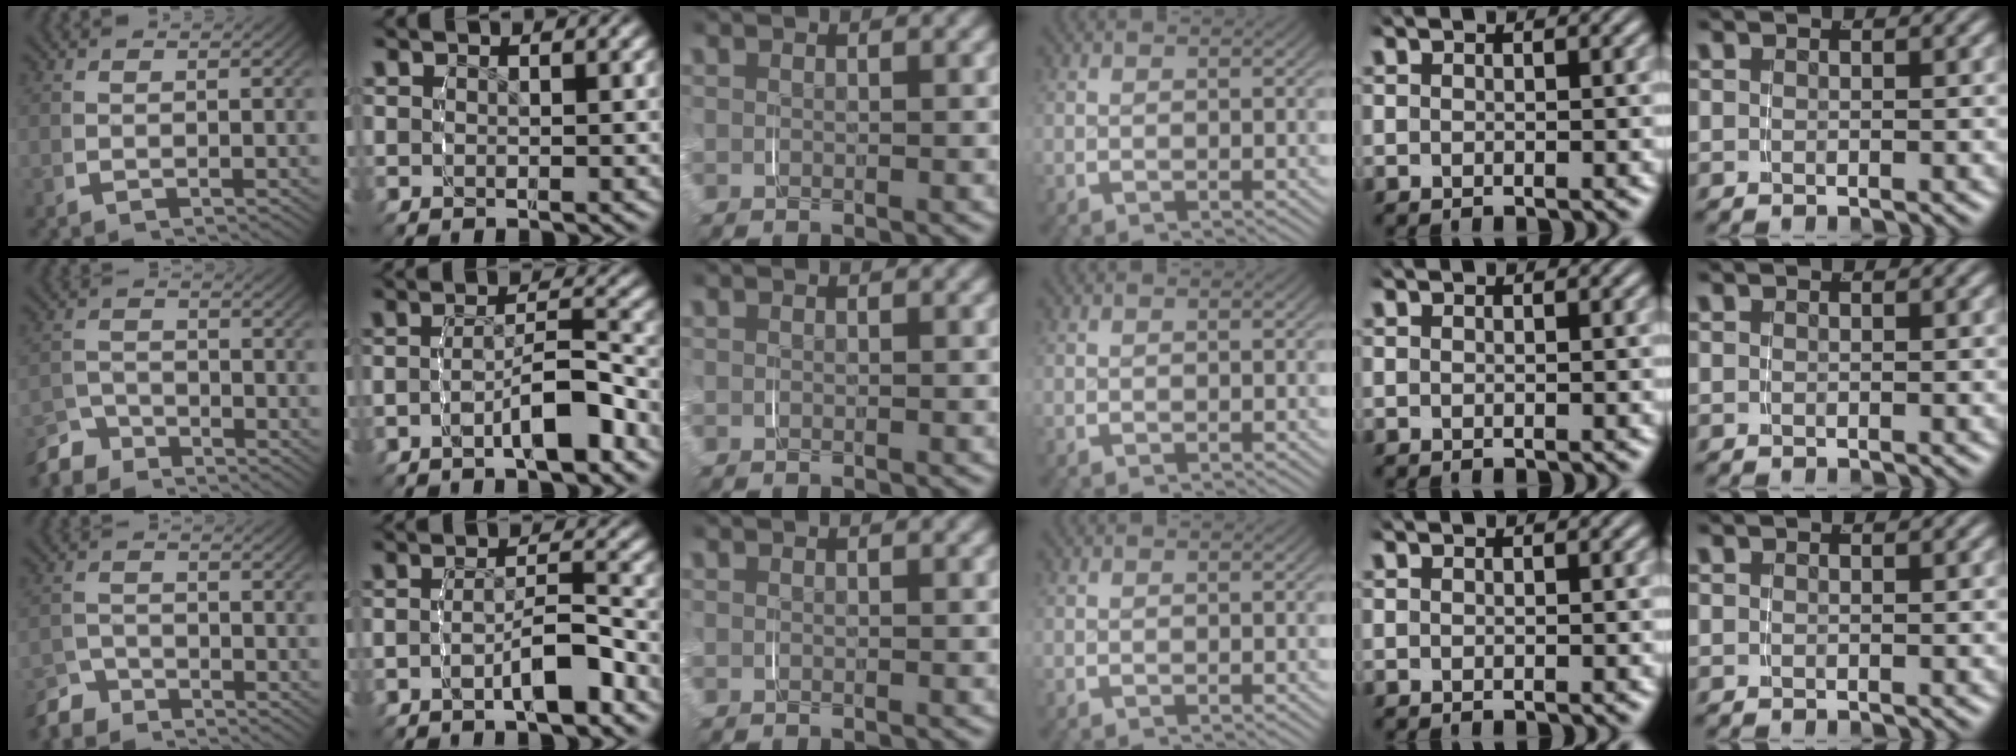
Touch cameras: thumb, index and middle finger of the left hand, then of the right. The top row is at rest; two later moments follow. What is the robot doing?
{"motion": "grasp_and_lifting", "object": "lipstick"}